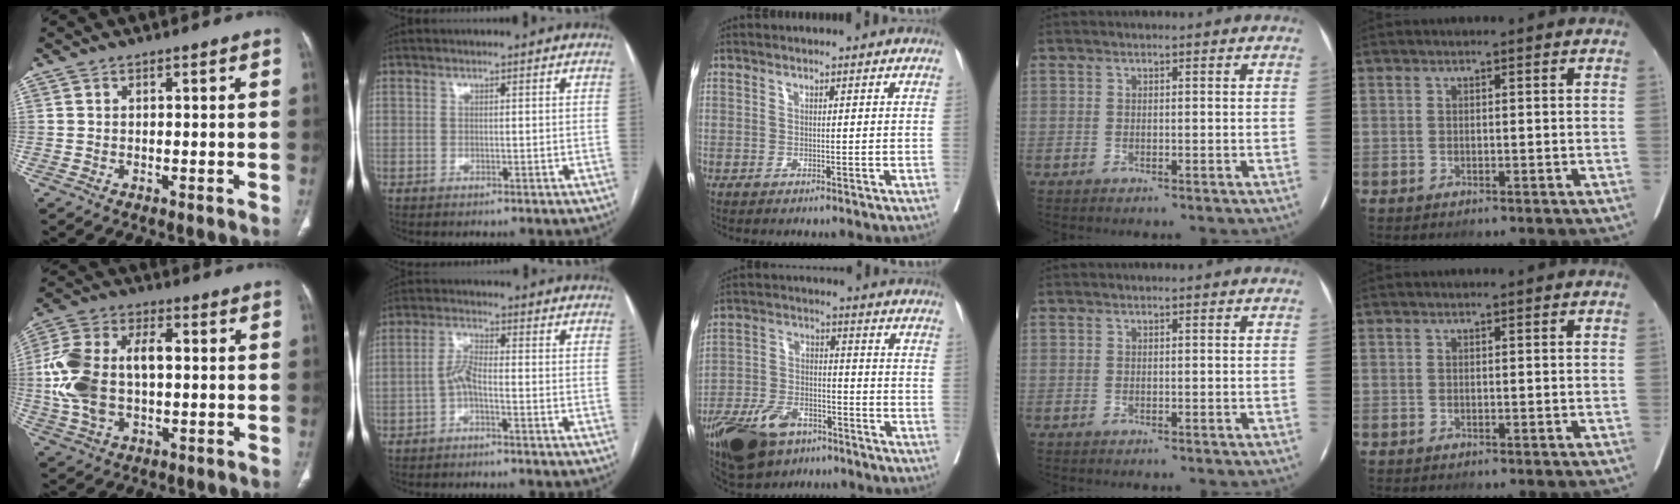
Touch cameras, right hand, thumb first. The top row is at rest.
{"thumb": {"total": 15.7, "force": [0.3, 9.2, 12.7], "torque": [-0.269, 0.024, 0.006]}, "index": {"total": 3.2, "force": [-1.4, 0.6, 2.8], "torque": [-0.058, 0.007, -0.031]}, "middle": {"total": 12.8, "force": [-8.7, 6.1, 7.0], "torque": [-0.137, -0.010, -0.156]}}